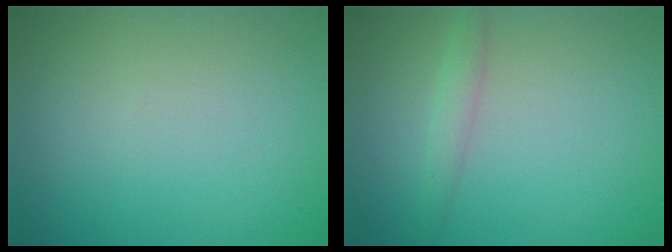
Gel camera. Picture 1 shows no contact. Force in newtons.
{"total": 1.5, "press": 1.5, "slide": 0.0}